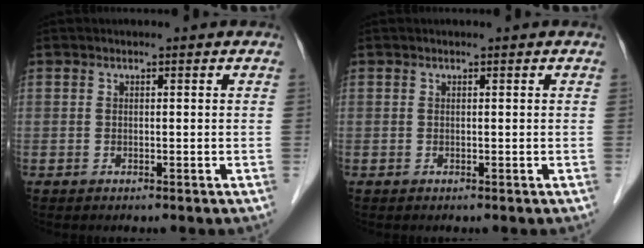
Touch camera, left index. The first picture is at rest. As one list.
[{"total": 0.0}]